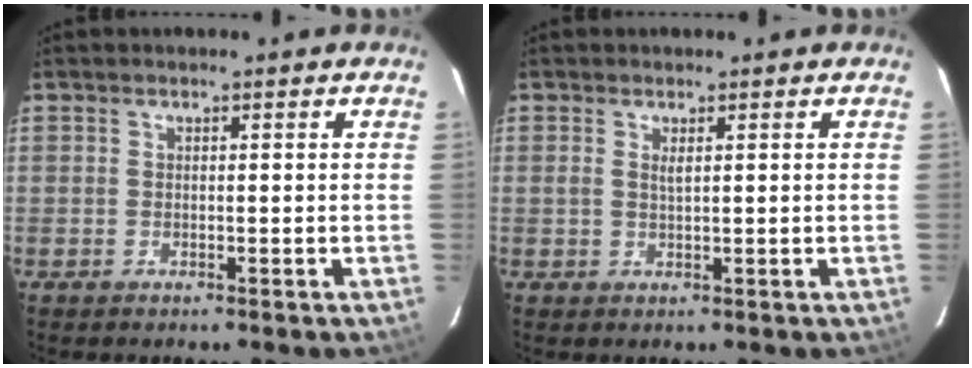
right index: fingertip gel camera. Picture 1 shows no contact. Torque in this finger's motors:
{"motor_torque": [-0.11, 0.11, 0.00, 0.00]}